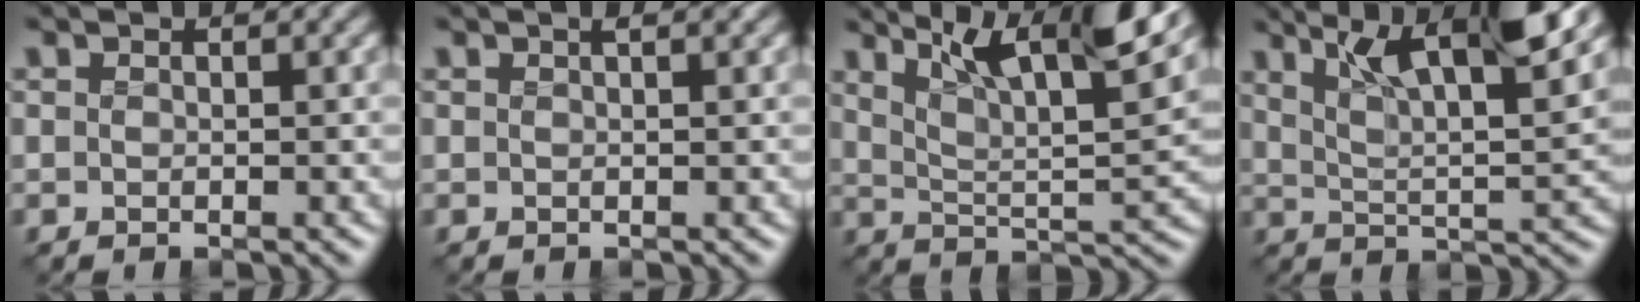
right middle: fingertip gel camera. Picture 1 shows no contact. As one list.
[{"total": 1.0, "force": [0.6, 0.1, 0.8], "torque": [-0.014, 0.002, 0.008]}, {"total": 10.8, "force": [6.7, 3.0, 8.0], "torque": [-0.127, 0.011, 0.095]}, {"total": 9.6, "force": [5.5, 2.4, 7.5], "torque": [-0.128, 0.012, 0.091]}]